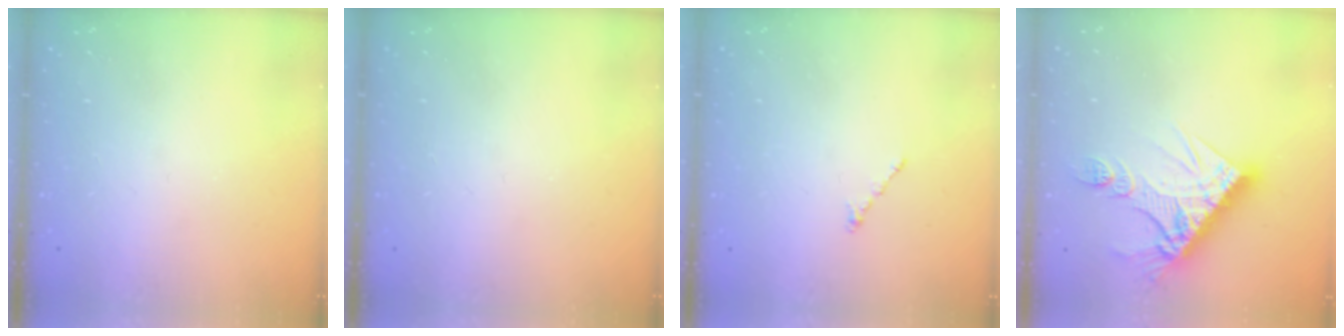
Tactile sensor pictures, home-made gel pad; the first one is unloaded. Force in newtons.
{"total": 0.0}
{"total": 0.0}
{"total": 14.2, "press": 14.2, "slide": 1.2}